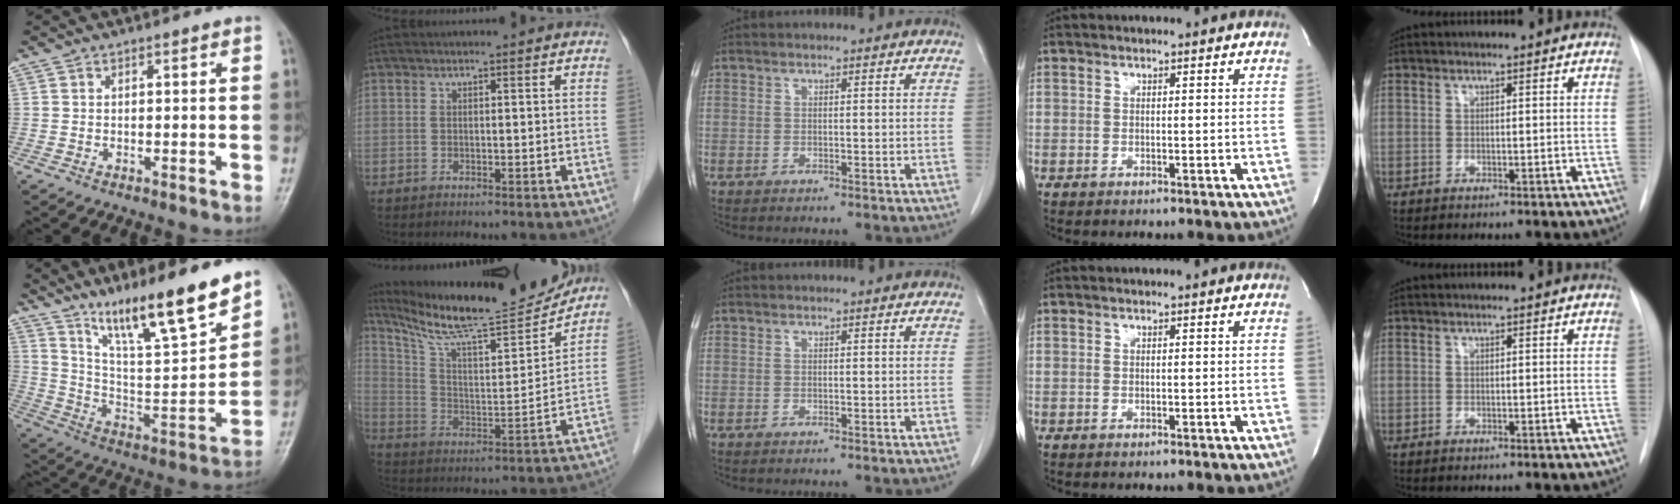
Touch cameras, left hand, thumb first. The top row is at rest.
{"thumb": {"total": 18.3, "force": [13.4, 2.6, 12.2], "torque": [-0.177, -0.078, 0.237]}, "index": {"total": 20.0, "force": [18.5, 0.7, 7.6], "torque": [-0.141, -0.025, 0.294]}}